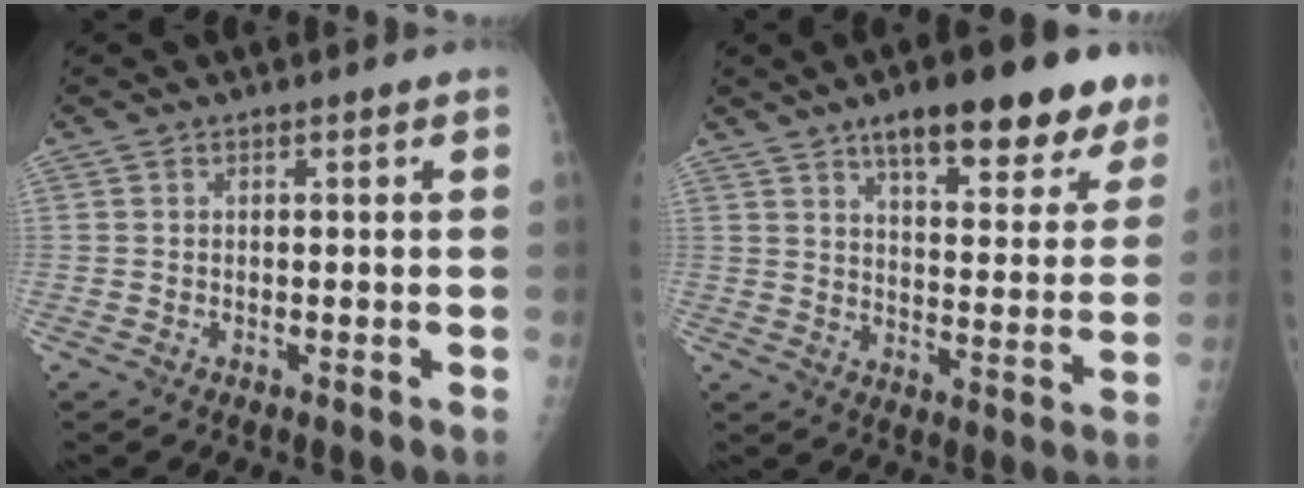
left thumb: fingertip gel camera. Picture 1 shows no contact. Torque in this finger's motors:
{"motor_torque": [0.92, 0.92, 0.98, -0.76, 0.09]}